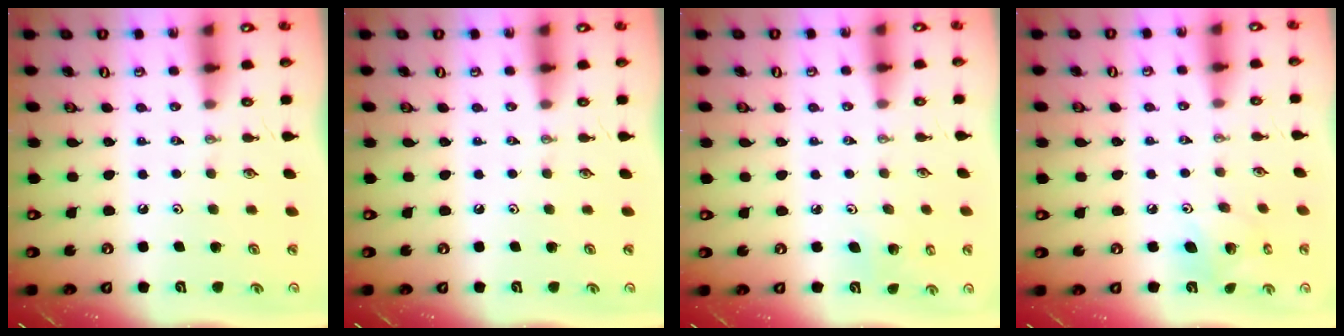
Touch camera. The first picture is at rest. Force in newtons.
{"total": 0.0}
{"total": 3.7, "press": 3.7, "slide": 0.4}
{"total": 9.0, "press": 9.0, "slide": 0.3}